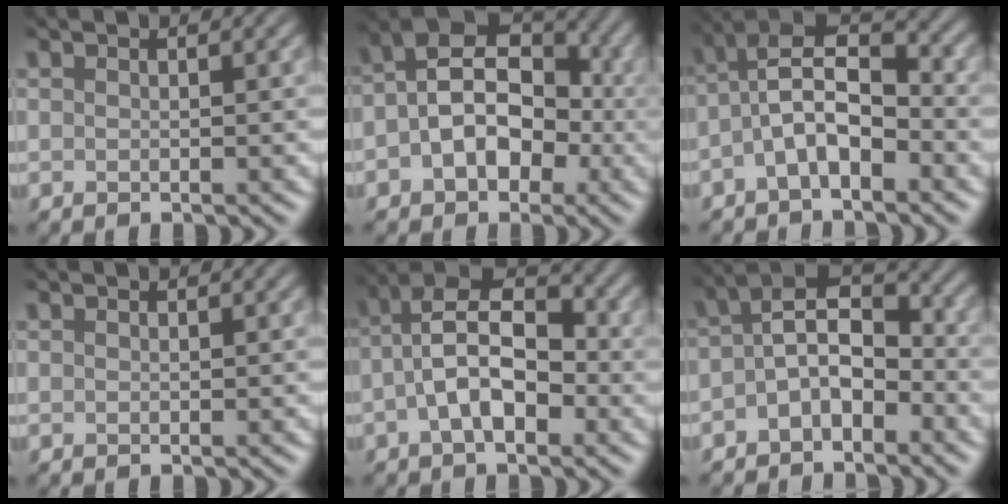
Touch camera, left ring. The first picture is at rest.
{"total": 8.9, "force": [-0.8, 6.0, 6.4], "torque": [-0.074, 0.023, -0.029]}
{"total": 5.9, "force": [-2.0, 2.8, 4.9], "torque": [-0.093, 0.018, -0.042]}
{"total": 0.0}
{"total": 7.3, "force": [-1.7, 4.0, 5.9], "torque": [-0.108, 0.018, -0.039]}
{"total": 4.5, "force": [-1.3, 2.5, 3.5], "torque": [-0.058, 0.019, -0.034]}